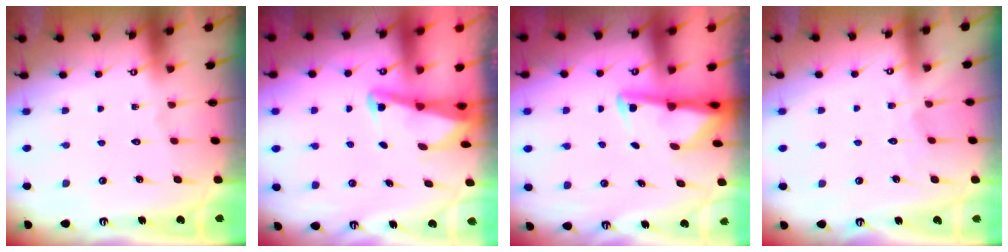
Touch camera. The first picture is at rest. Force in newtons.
{"total": 2.5, "press": 2.5, "slide": 0.6}
{"total": 2.8, "press": 2.7, "slide": 0.7}
{"total": 3.3, "press": 3.3, "slide": 0.4}